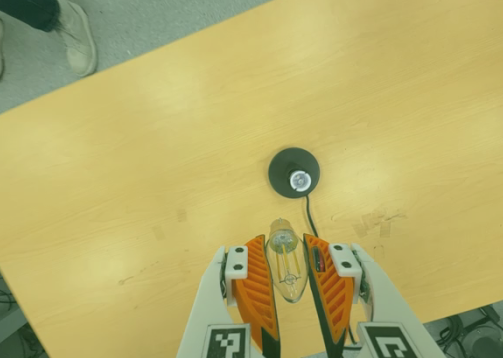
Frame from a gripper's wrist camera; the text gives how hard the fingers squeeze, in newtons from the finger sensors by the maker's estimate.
{"total": 15.6, "left": 17.8, "right": 13.5}